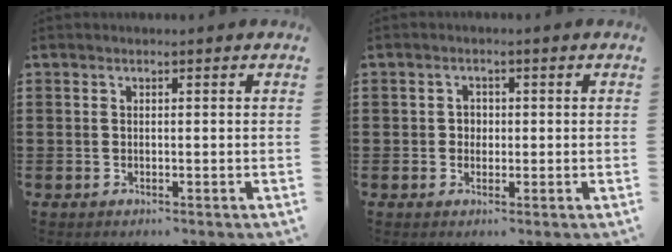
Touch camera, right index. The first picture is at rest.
{"total": 1.6, "force": [-0.1, 1.4, 0.6], "torque": [-0.016, 0.007, -0.005]}